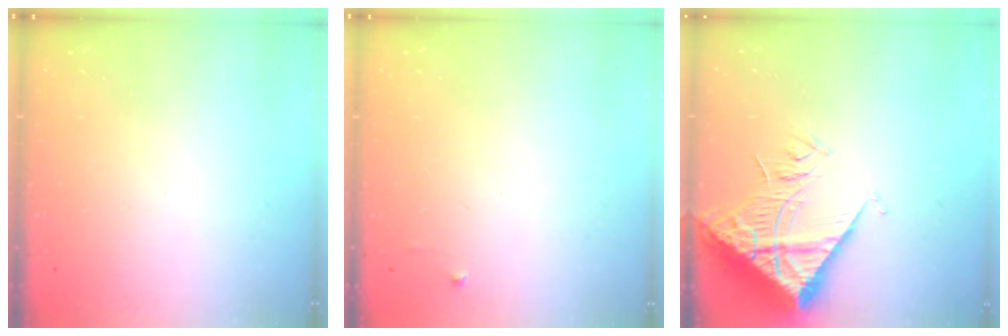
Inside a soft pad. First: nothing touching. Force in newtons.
{"total": 2.5, "press": 2.5, "slide": 0.4}
{"total": 15.4, "press": 15.2, "slide": 1.8}